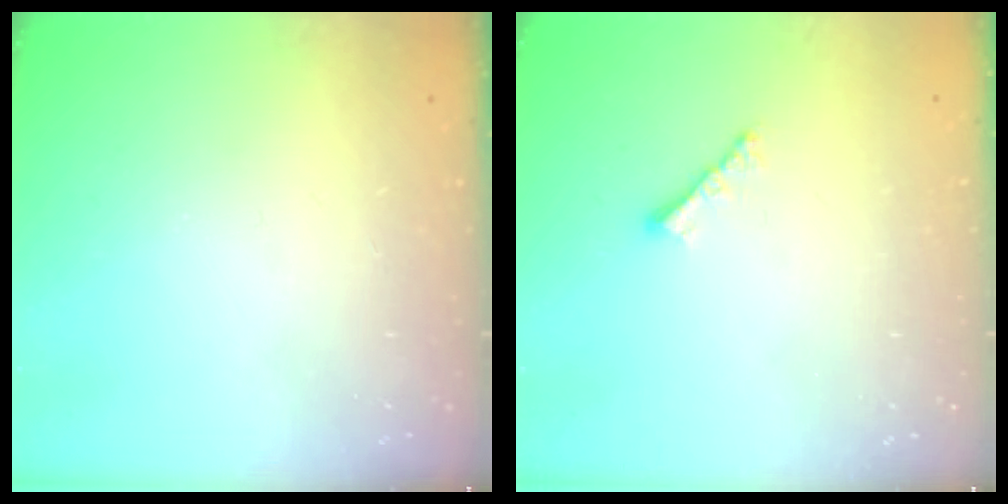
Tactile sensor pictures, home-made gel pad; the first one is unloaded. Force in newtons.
{"total": 2.8, "press": 2.7, "slide": 0.6}